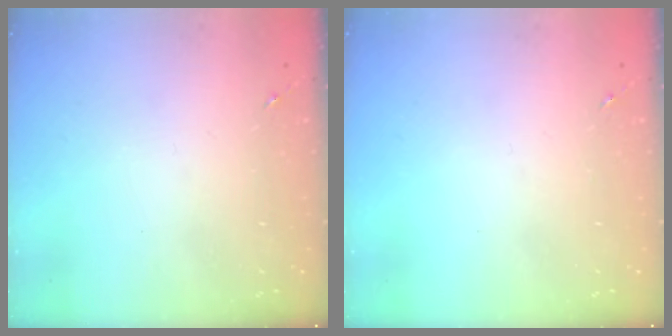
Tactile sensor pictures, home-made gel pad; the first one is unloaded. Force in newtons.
{"total": 0.0}